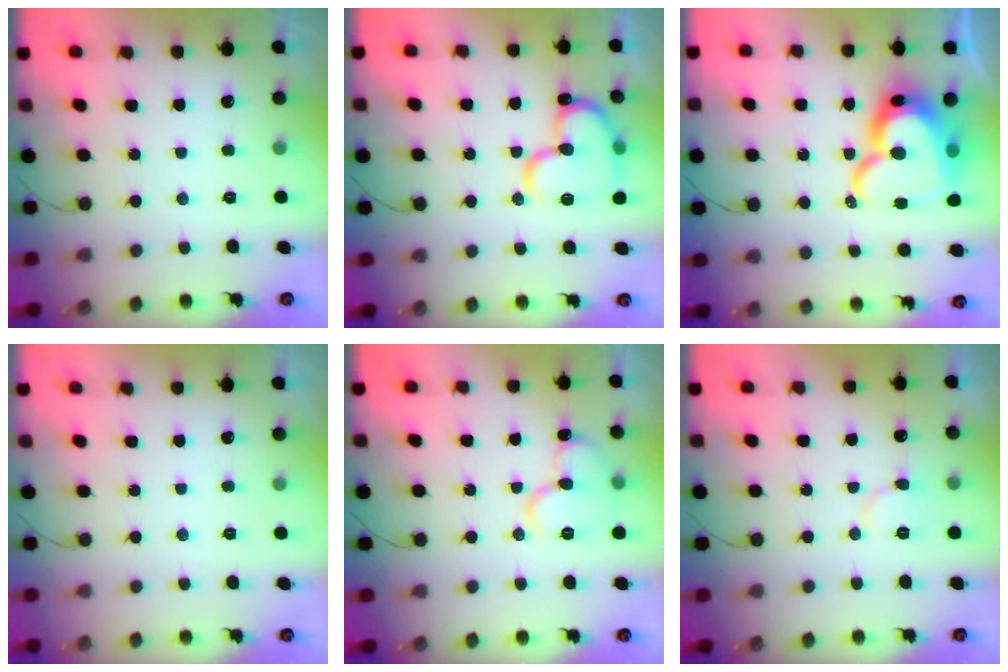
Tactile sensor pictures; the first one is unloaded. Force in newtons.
{"total": 18.5, "press": 18.3, "slide": 2.5}
{"total": 23.0, "press": 23.0, "slide": 1.9}
{"total": 0.0}
{"total": 12.1, "press": 12.0, "slide": 1.7}
{"total": 7.2, "press": 7.1, "slide": 1.4}